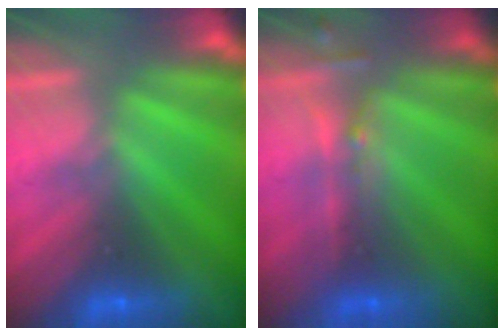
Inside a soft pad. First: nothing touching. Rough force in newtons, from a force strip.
{"total": 2.4}